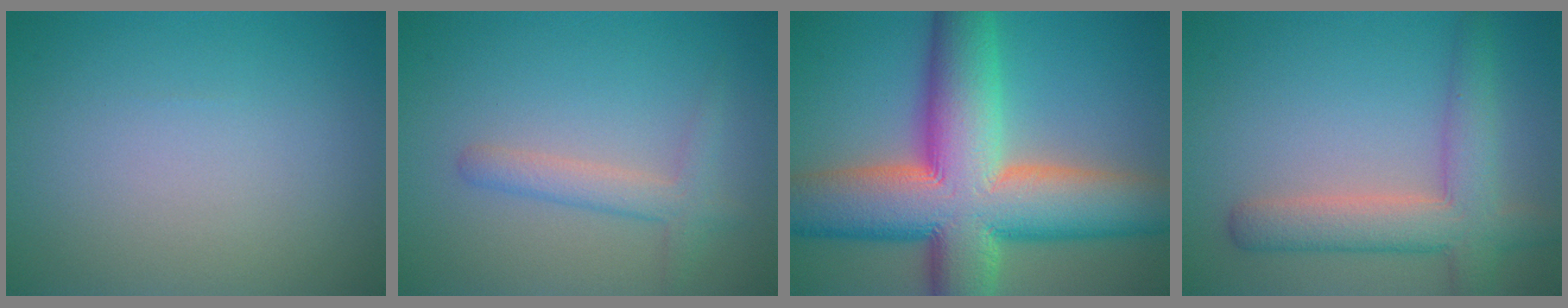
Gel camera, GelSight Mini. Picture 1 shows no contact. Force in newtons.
{"total": 1.8, "press": 1.8, "slide": 0.2}
{"total": 16.5, "press": 16.5, "slide": 0.9}
{"total": 5.4, "press": 5.4, "slide": 0.3}